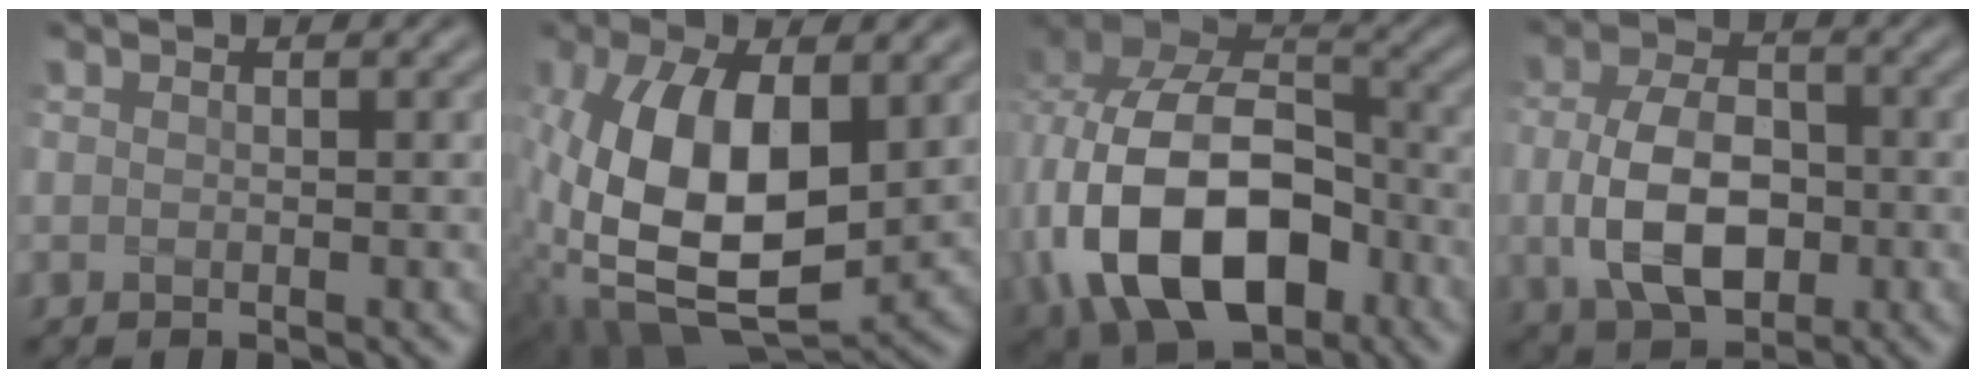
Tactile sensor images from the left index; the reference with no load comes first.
{"total": 11.9, "force": [0.3, 6.1, 10.2], "torque": [-0.206, -0.005, 0.008]}
{"total": 14.6, "force": [-3.5, 9.8, 10.2], "torque": [-0.203, -0.018, -0.063]}
{"total": 7.0, "force": [-0.8, 4.6, 5.3], "torque": [-0.113, -0.002, -0.017]}